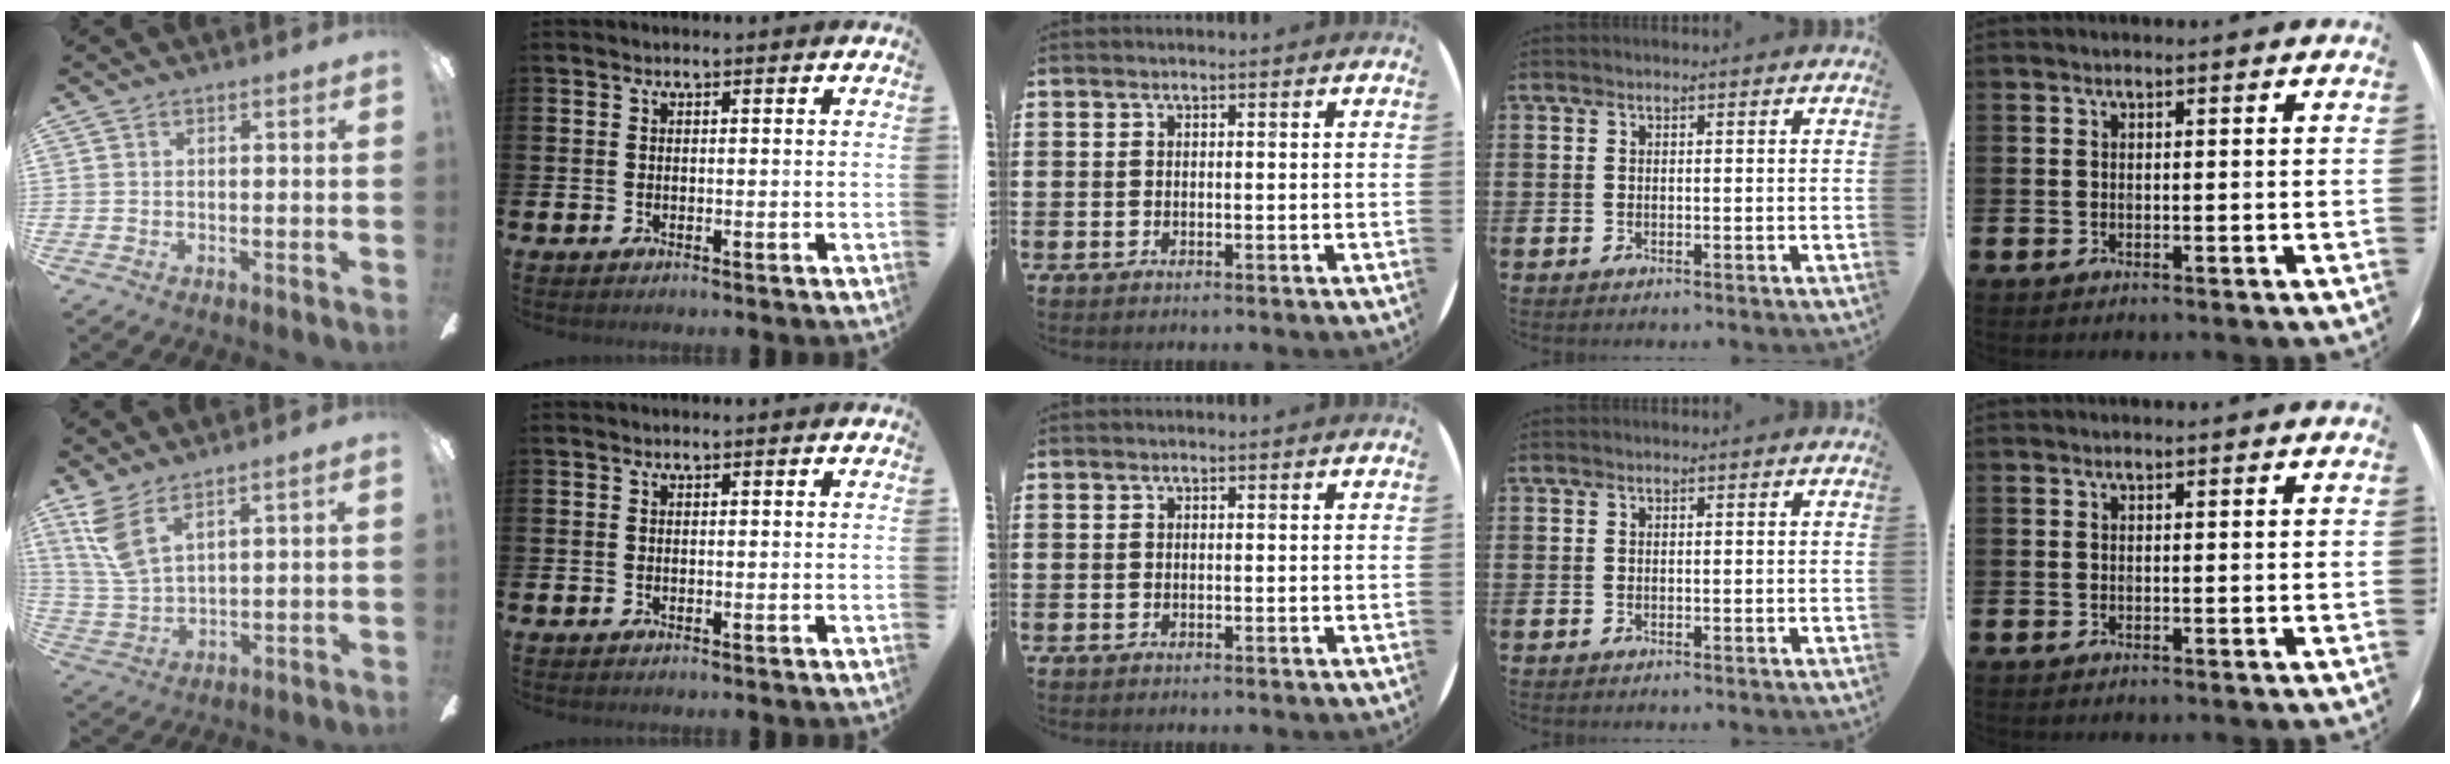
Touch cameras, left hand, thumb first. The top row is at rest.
{"thumb": {"total": 8.6, "force": [5.7, 2.6, 5.9], "torque": [-0.134, -0.024, 0.108]}}